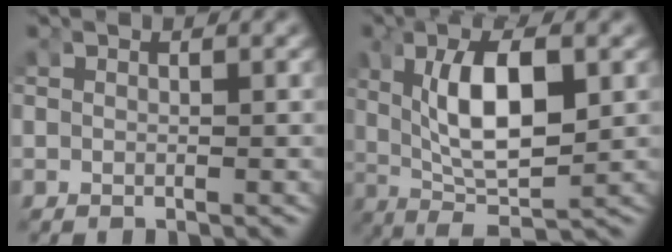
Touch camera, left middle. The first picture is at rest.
{"total": 8.7, "force": [1.2, 3.9, 7.7], "torque": [-0.138, -0.017, 0.036]}